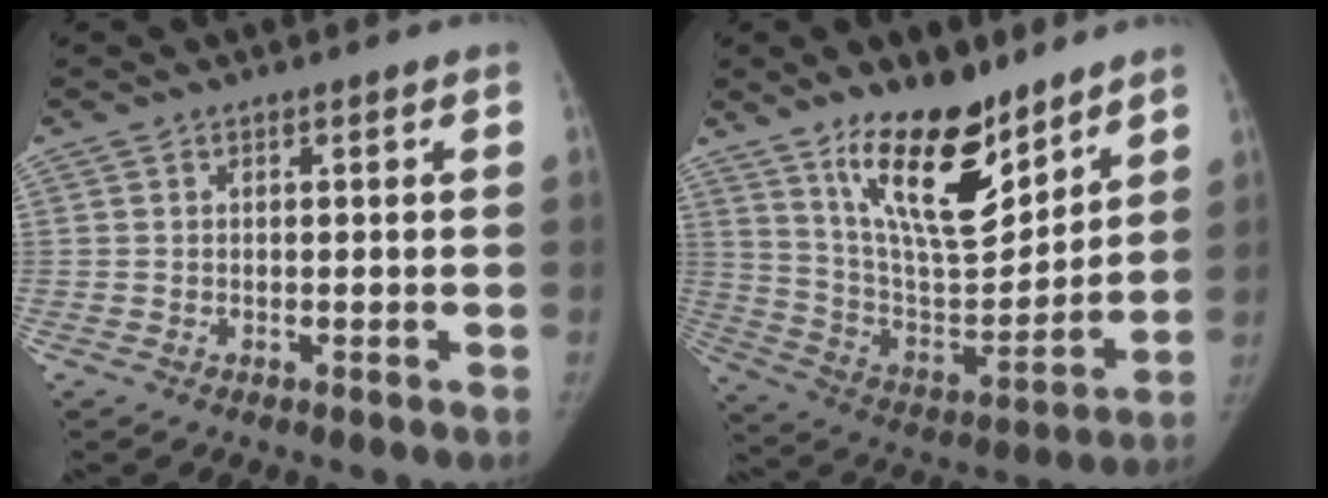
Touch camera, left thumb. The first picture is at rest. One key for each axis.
{"total": 19.2, "fx": 13.1, "fy": 7.4, "fz": 12.0, "tx": -0.156, "ty": -0.094, "tz": 0.236}